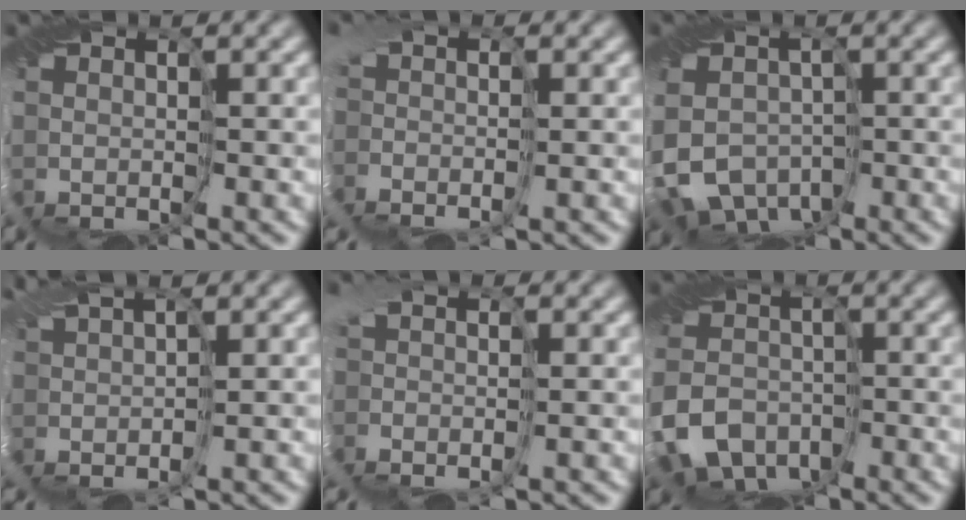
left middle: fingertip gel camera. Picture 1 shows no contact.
{"total": 2.8, "force": [-0.8, 1.9, 1.8], "torque": [-0.025, 0.002, -0.017]}
{"total": 6.5, "force": [-2.8, 5.2, 2.6], "torque": [-0.040, -0.011, -0.060]}
{"total": 1.0, "force": [1.0, -0.1, 0.4], "torque": [-0.016, 0.015, 0.022]}
{"total": 2.2, "force": [-0.8, 1.3, 1.6], "torque": [-0.029, 0.005, -0.022]}
{"total": 6.2, "force": [-3.7, 4.3, 2.6], "torque": [-0.049, -0.008, -0.075]}